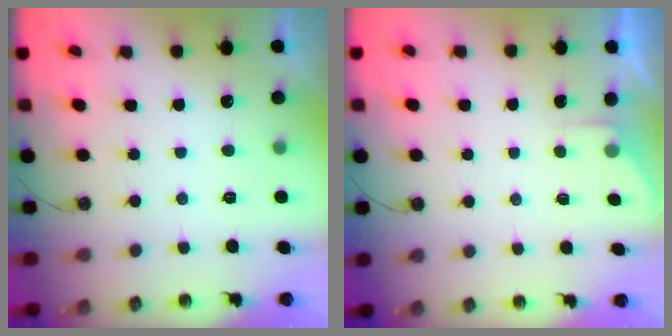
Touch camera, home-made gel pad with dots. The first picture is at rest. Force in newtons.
{"total": 1.8, "press": 1.8, "slide": 0.3}